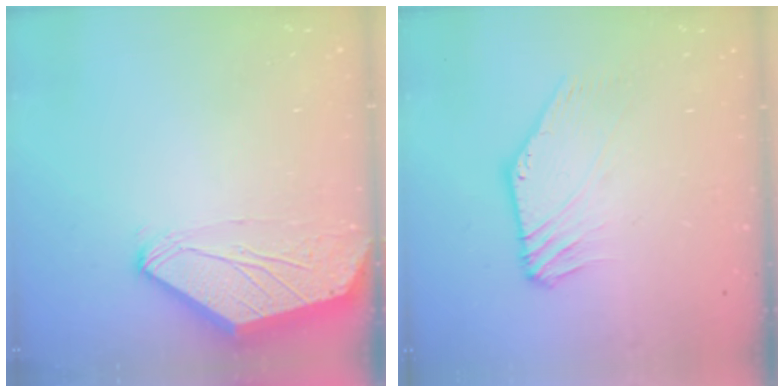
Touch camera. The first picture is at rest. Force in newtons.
{"total": 3.3, "press": 3.3, "slide": 0.1}